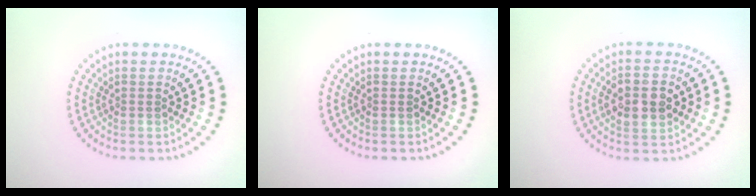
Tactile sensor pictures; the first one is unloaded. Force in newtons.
{"total": 0.0}
{"total": 4.3, "press": 4.3, "slide": 0.4}